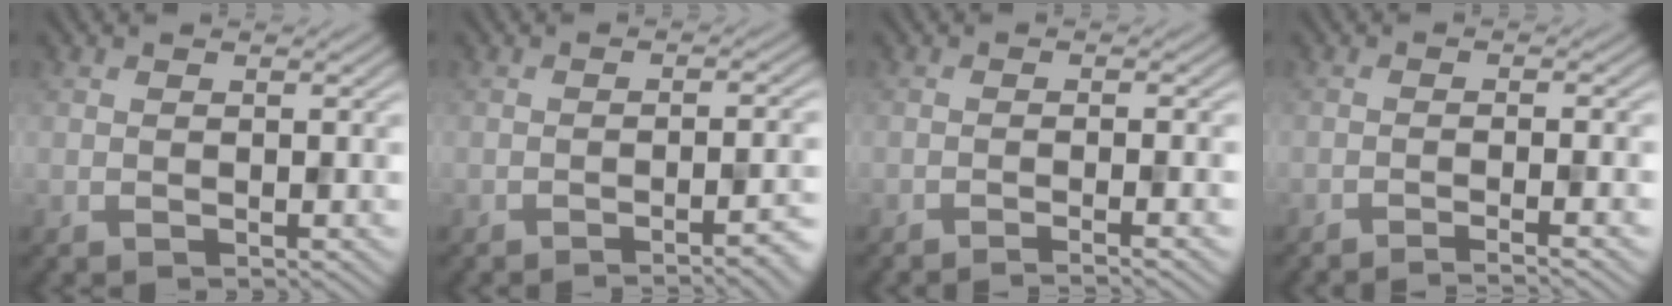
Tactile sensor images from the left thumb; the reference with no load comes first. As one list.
[{"total": 5.0, "force": [-2.9, 0.9, 4.0], "torque": [-0.042, 0.009, -0.040]}, {"total": 3.3, "force": [-2.2, 0.3, 2.5], "torque": [-0.029, 0.013, -0.044]}, {"total": 4.0, "force": [-2.9, 0.3, 2.8], "torque": [-0.032, 0.017, -0.056]}]